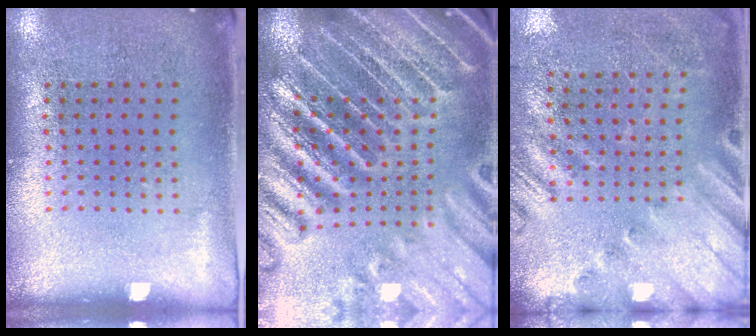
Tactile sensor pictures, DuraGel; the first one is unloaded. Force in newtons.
{"total": 5.2, "press": 4.5, "slide": 2.5}
{"total": 2.6, "press": 2.0, "slide": 1.6}